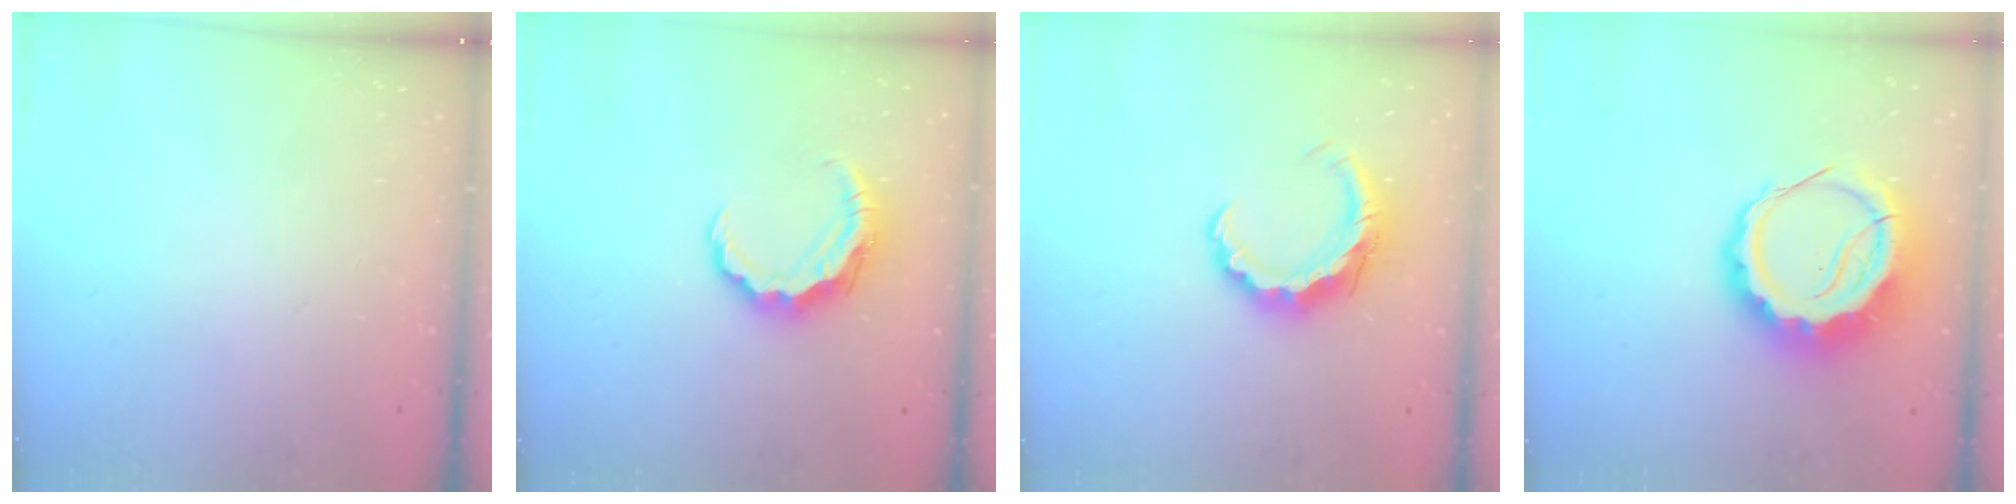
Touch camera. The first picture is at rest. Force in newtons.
{"total": 8.4, "press": 8.4, "slide": 0.5}
{"total": 7.4, "press": 7.4, "slide": 0.3}
{"total": 13.6, "press": 13.3, "slide": 2.7}